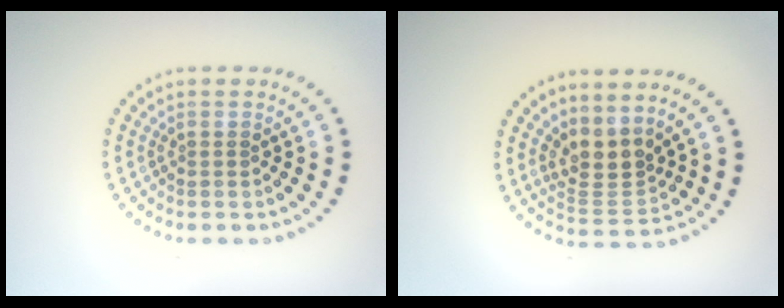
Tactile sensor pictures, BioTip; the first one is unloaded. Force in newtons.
{"total": 3.2, "press": 2.3, "slide": 2.1}